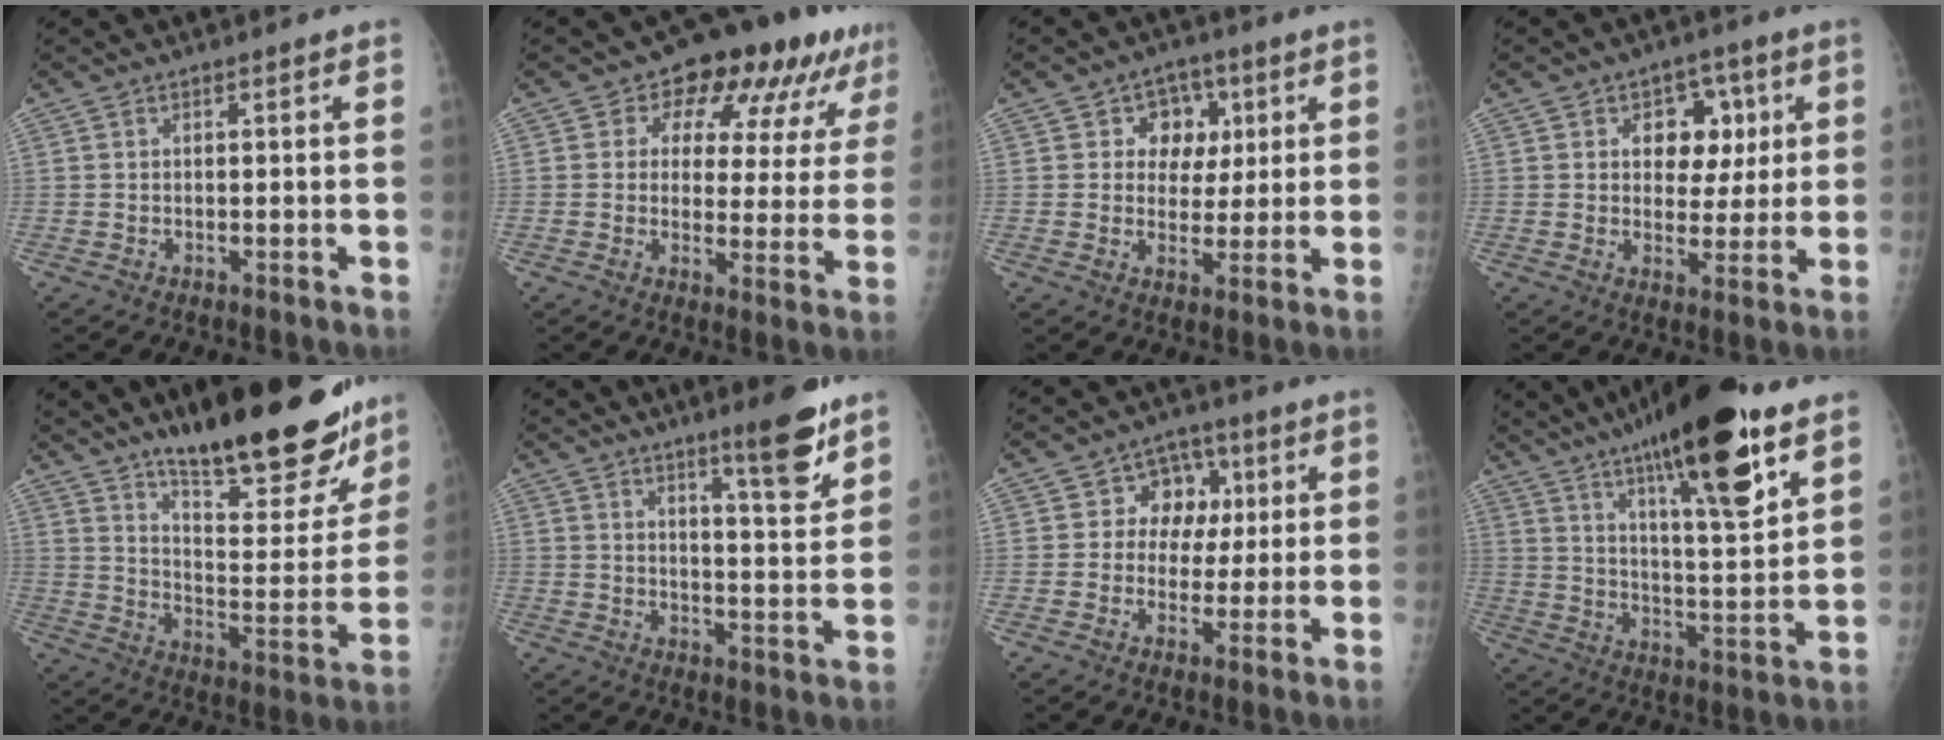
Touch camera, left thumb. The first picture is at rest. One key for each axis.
{"total": 15.1, "fx": 8.8, "fy": 8.6, "fz": 8.8, "tx": -0.066, "ty": -0.017, "tz": 0.108}
{"total": 7.7, "fx": 2.5, "fy": 6.5, "fz": 3.2, "tx": 0.004, "ty": 0.000, "tz": 0.035}
{"total": 8.9, "fx": 2.7, "fy": 6.7, "fz": 5.2, "tx": -0.017, "ty": -0.003, "tz": 0.037}
{"total": 26.1, "fx": 18.9, "fy": 7.3, "fz": 16.5, "tx": -0.199, "ty": -0.098, "tz": 0.281}
{"total": 9.5, "fx": 6.7, "fy": 1.3, "fz": 6.7, "tx": -0.083, "ty": -0.050, "tz": 0.100}
{"total": 7.9, "fx": 1.7, "fy": 6.9, "fz": 3.6, "tx": 0.000, "ty": 0.007, "tz": 0.021}
{"total": 23.2, "fx": 13.9, "fy": 5.2, "fz": 17.9, "tx": -0.274, "ty": -0.049, "tz": 0.223}